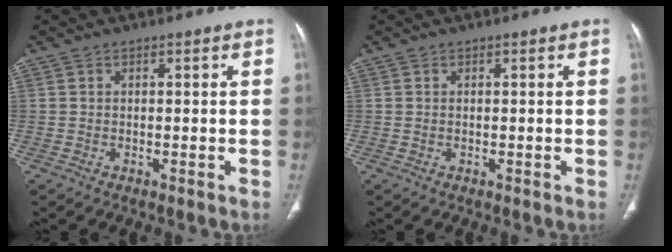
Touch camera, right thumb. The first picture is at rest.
{"total": 0.0}